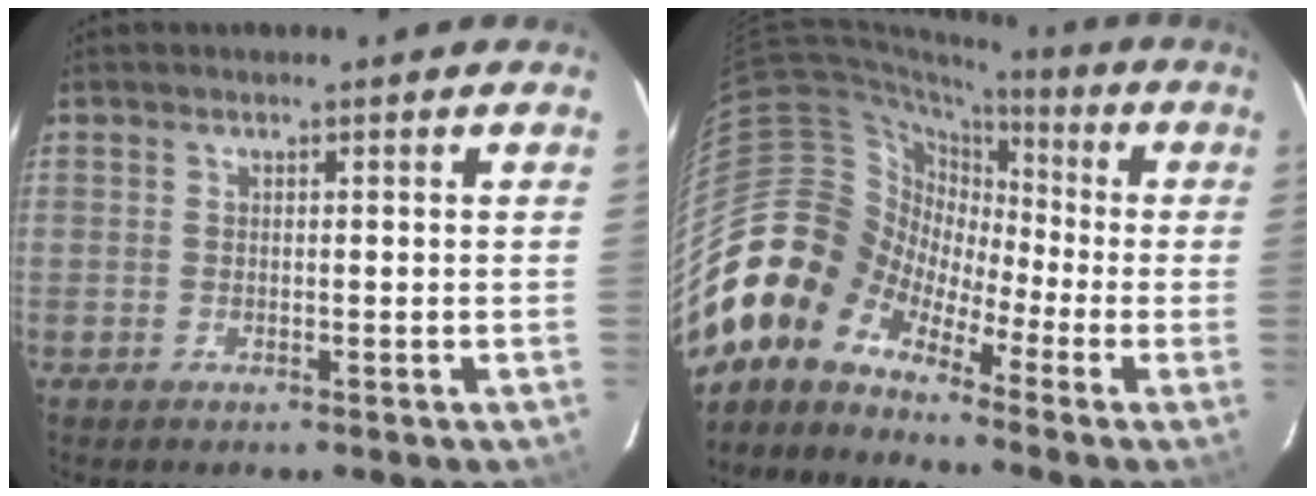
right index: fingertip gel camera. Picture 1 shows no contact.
{"total": 12.4, "force": [-8.0, 9.1, 2.7], "torque": [-0.068, 0.035, -0.178]}